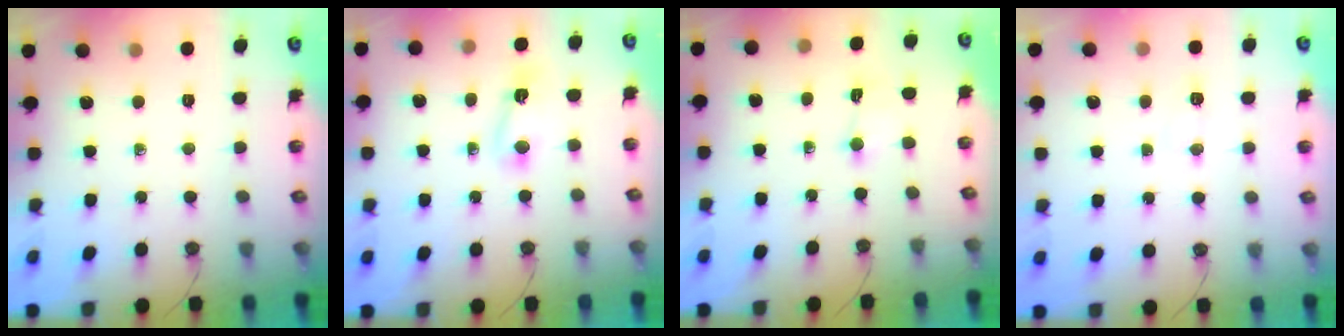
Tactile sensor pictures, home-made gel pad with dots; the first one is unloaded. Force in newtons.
{"total": 3.4, "press": 3.4, "slide": 0.4}
{"total": 1.2, "press": 1.0, "slide": 0.6}
{"total": 4.6, "press": 4.6, "slide": 0.5}